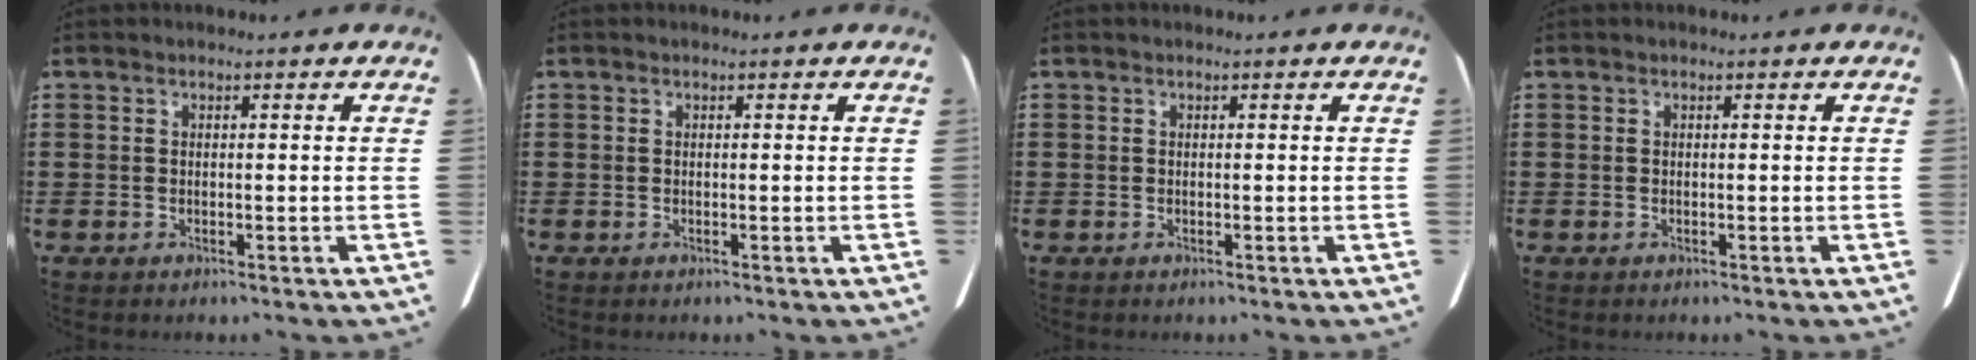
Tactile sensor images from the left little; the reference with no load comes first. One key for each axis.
{"total": 0.0}
{"total": 0.0}
{"total": 0.0}